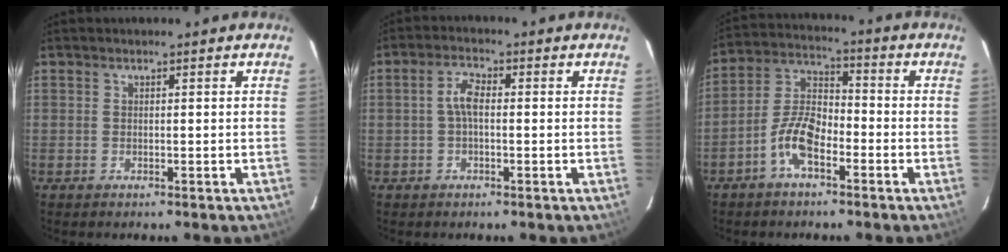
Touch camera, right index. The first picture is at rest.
{"total": 3.5, "force": [-0.2, 1.5, 3.1], "torque": [-0.064, 0.011, -0.005]}
{"total": 8.4, "force": [-4.6, 3.6, 6.1], "torque": [-0.134, 0.015, -0.093]}